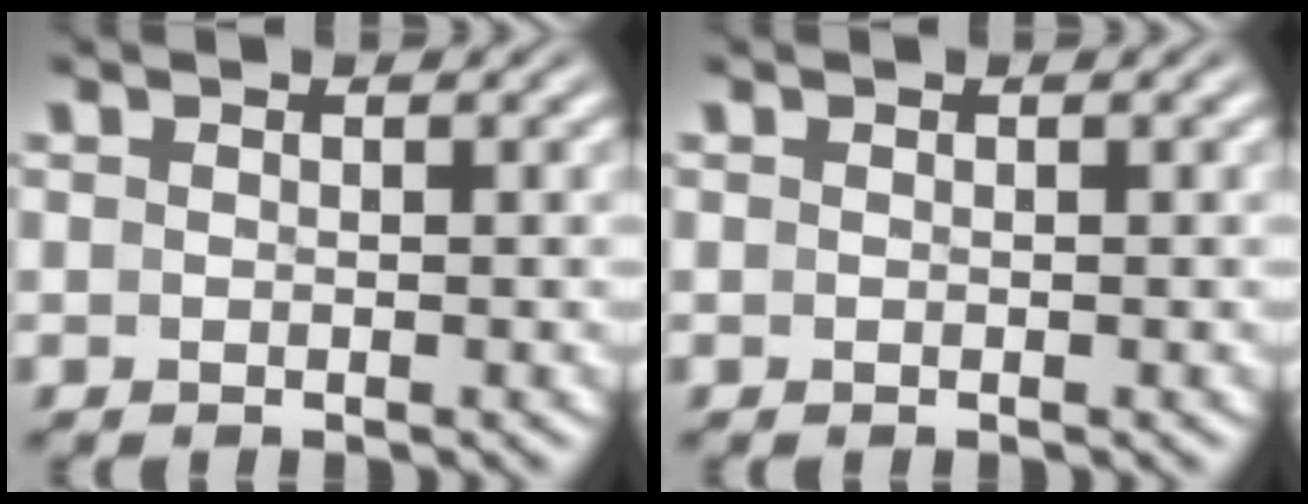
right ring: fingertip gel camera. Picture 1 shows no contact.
{"total": 0.0}